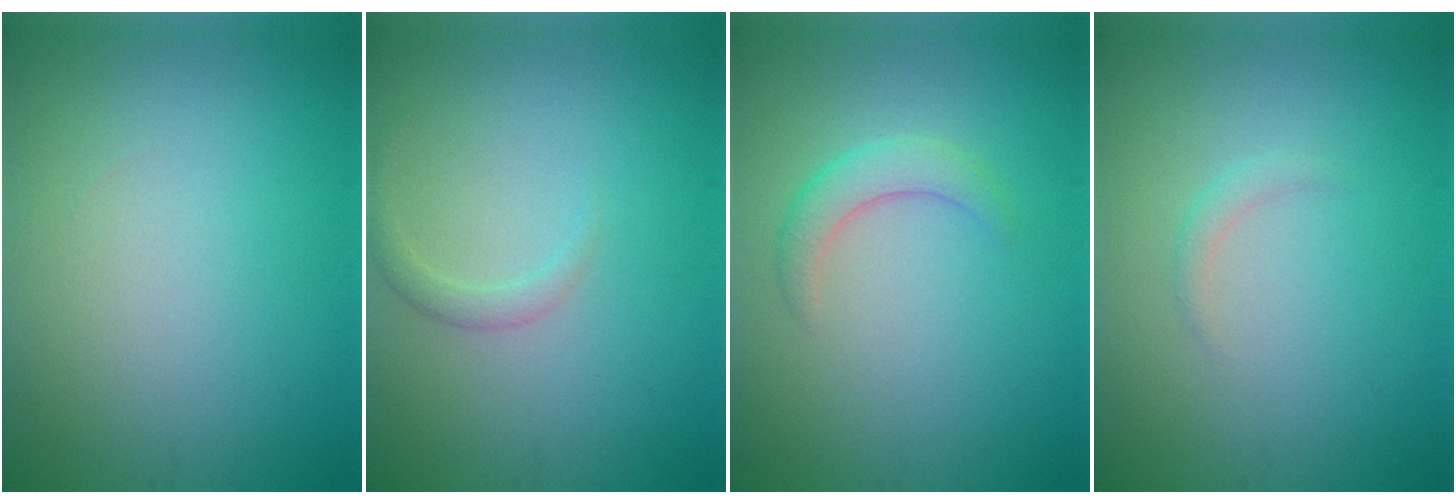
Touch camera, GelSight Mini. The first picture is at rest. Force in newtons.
{"total": 1.4, "press": 1.4, "slide": 0.1}
{"total": 2.4, "press": 2.4, "slide": 0.2}
{"total": 0.9, "press": 0.9, "slide": 0.1}